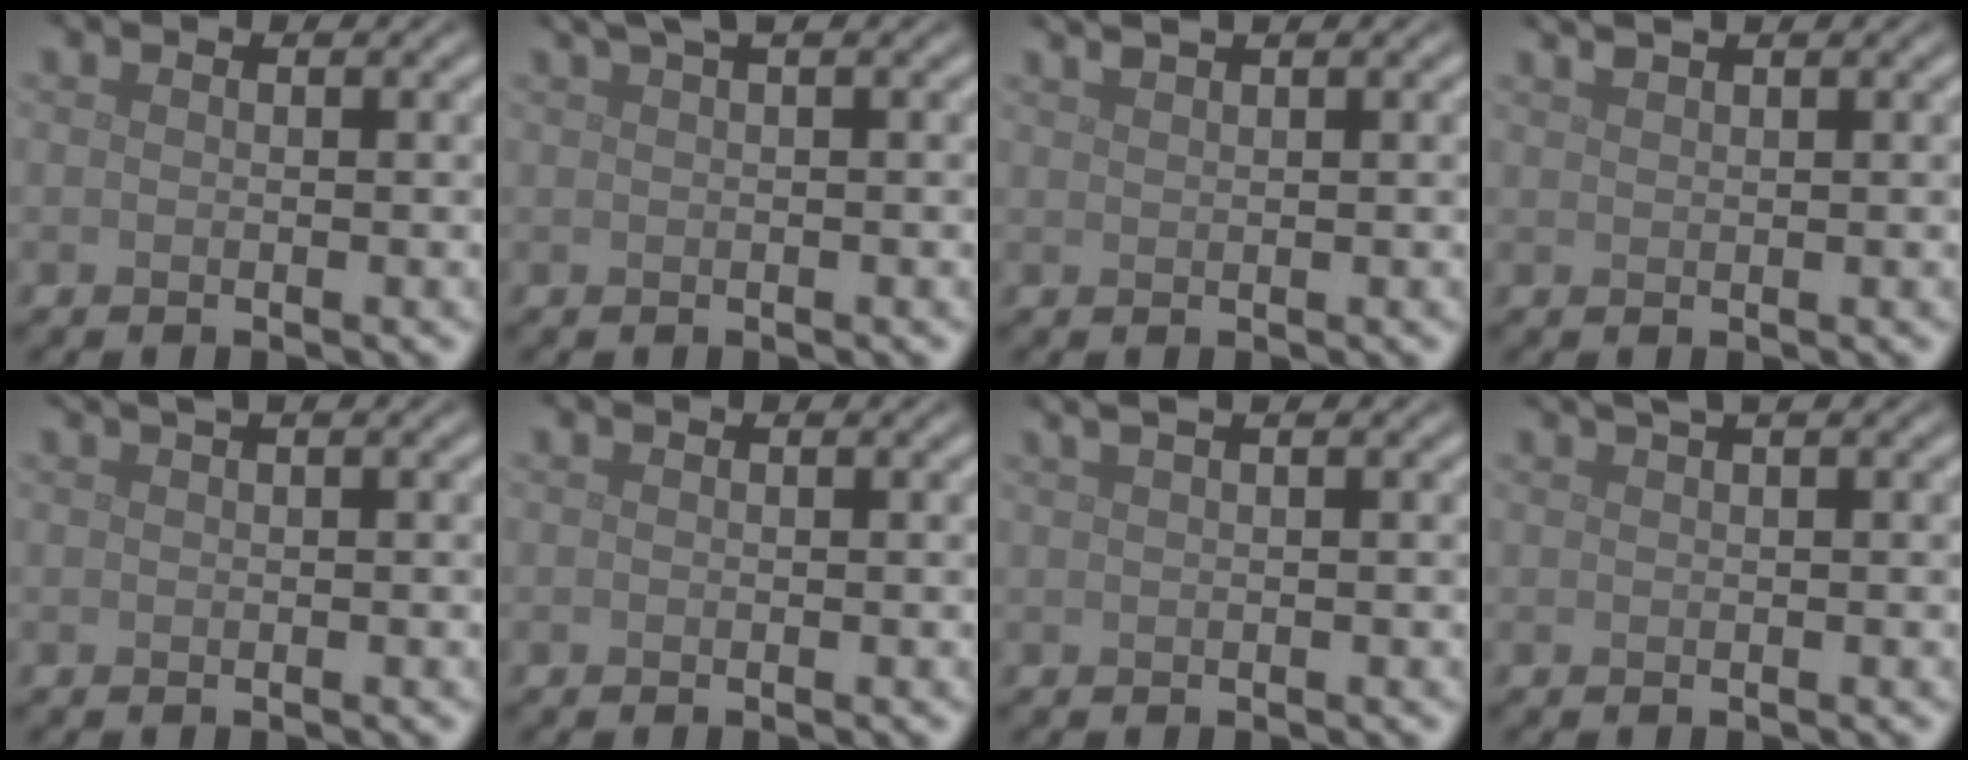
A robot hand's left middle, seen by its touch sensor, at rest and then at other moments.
{"total": 2.4, "force": [1.4, 0.6, 1.8], "torque": [-0.023, 0.006, 0.020]}
{"total": 2.4, "force": [1.8, 0.8, 1.3], "torque": [-0.011, 0.009, 0.018]}
{"total": 1.9, "force": [1.5, 0.5, 1.0], "torque": [-0.009, 0.006, 0.019]}
{"total": 1.8, "force": [1.0, 0.5, 1.3], "torque": [-0.018, 0.005, 0.012]}
{"total": 0.0}
{"total": 4.1, "force": [2.3, 1.9, 2.8], "torque": [-0.025, 0.029, 0.013]}
{"total": 2.2, "force": [1.4, 0.7, 1.6], "torque": [-0.018, 0.003, 0.016]}